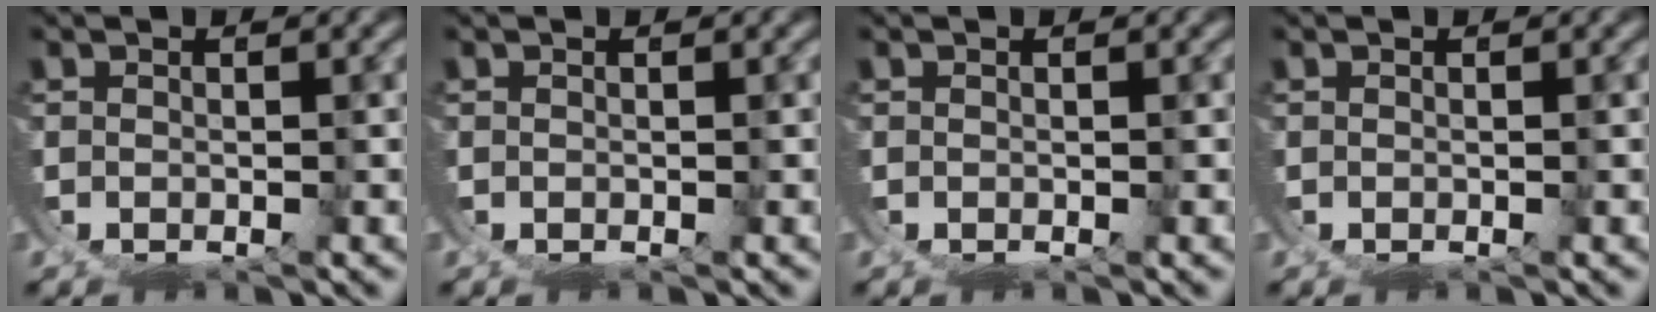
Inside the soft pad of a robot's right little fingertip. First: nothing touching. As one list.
[{"total": 0.0}, {"total": 0.0}, {"total": 0.0}]